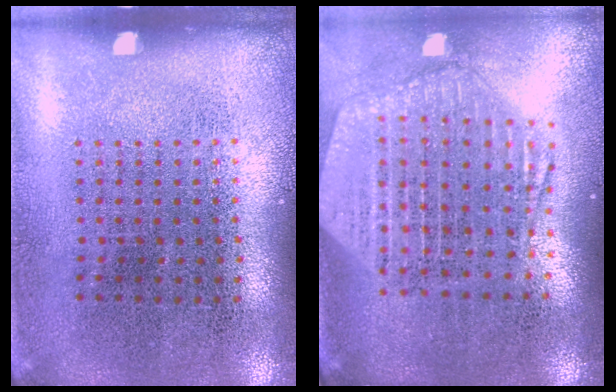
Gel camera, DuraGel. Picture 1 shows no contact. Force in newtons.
{"total": 2.6, "press": 2.2, "slide": 1.3}